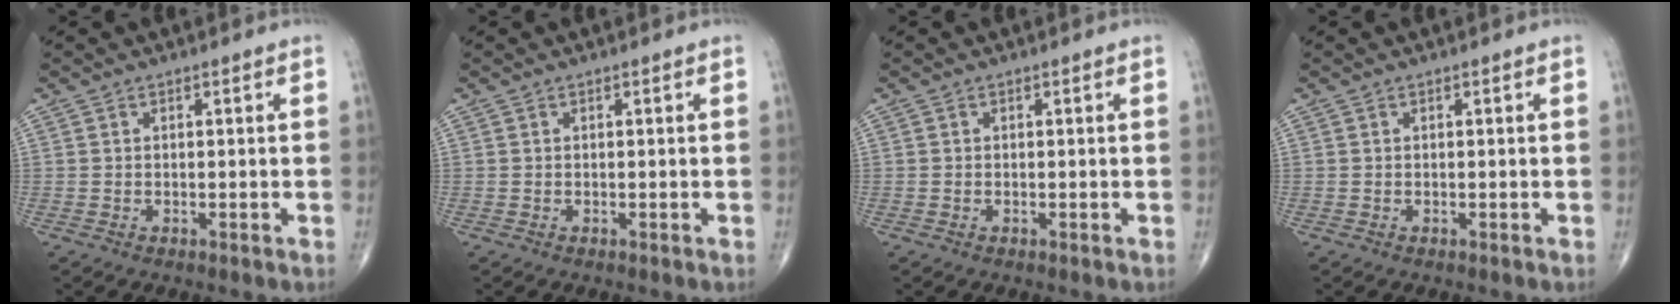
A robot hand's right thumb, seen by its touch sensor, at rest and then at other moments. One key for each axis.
{"total": 0.0}
{"total": 0.0}
{"total": 0.0}